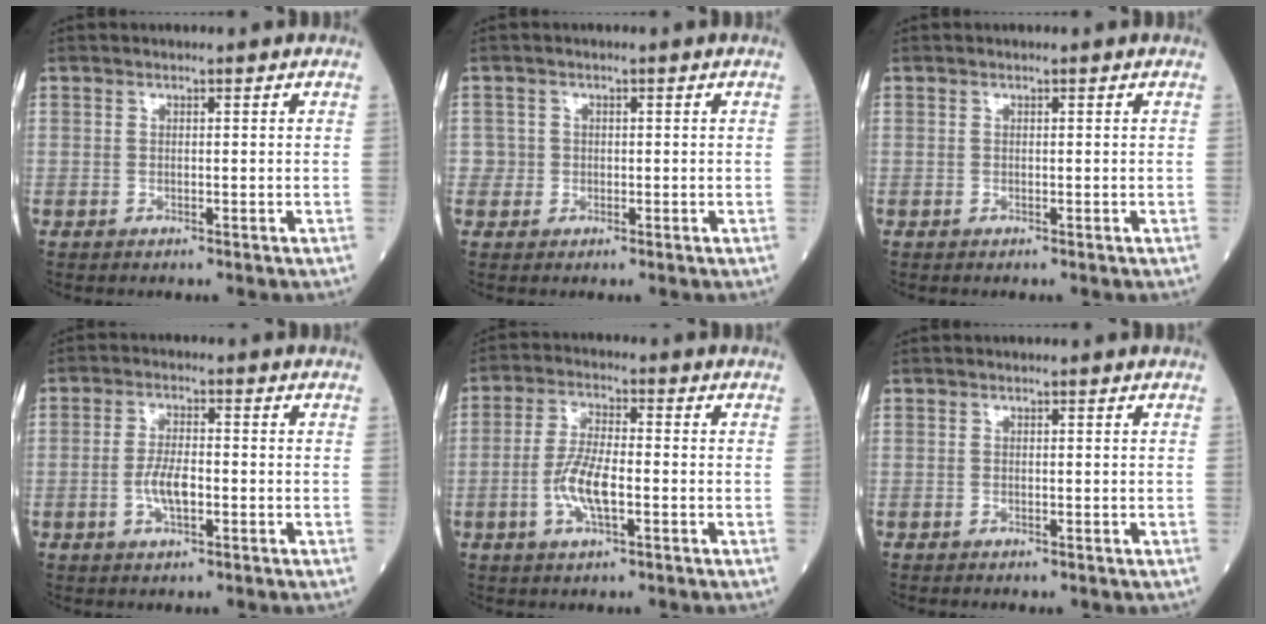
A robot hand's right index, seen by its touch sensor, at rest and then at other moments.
{"total": 1.7, "force": [-0.2, 1.7, -0.3], "torque": [0.018, 0.008, -0.008]}
{"total": 0.0}
{"total": 4.5, "force": [-1.2, 1.4, 4.1], "torque": [-0.085, 0.001, -0.022]}
{"total": 7.0, "force": [-1.9, 1.8, 6.5], "torque": [-0.137, 0.001, -0.038]}
{"total": 0.0}